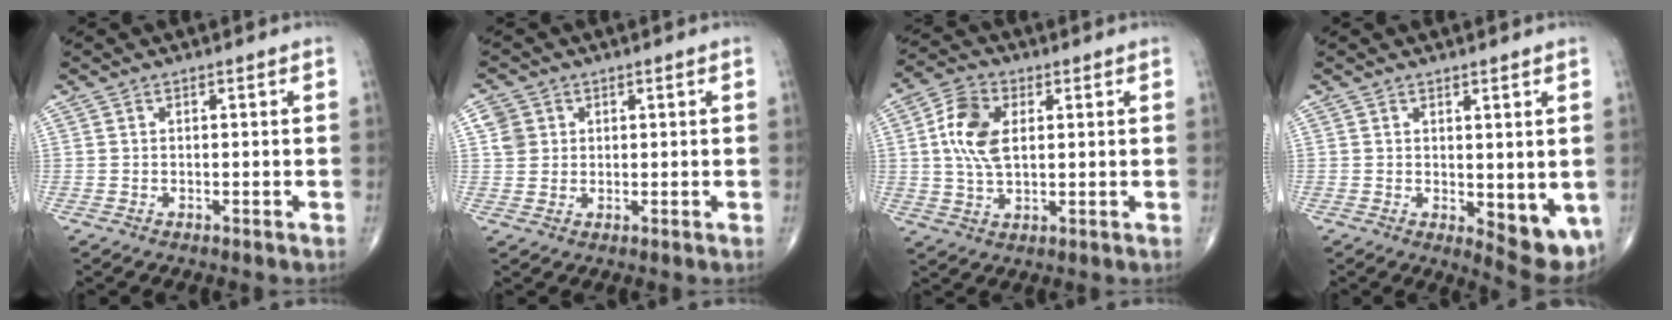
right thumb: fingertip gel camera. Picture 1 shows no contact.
{"total": 3.9, "force": [1.2, 3.5, 1.1], "torque": [-0.005, 0.000, 0.022]}
{"total": 9.3, "force": [1.6, 5.5, 7.3], "torque": [-0.141, 0.003, 0.030]}
{"total": 7.8, "force": [-0.5, 3.4, 7.0], "torque": [-0.073, -0.021, 0.003]}